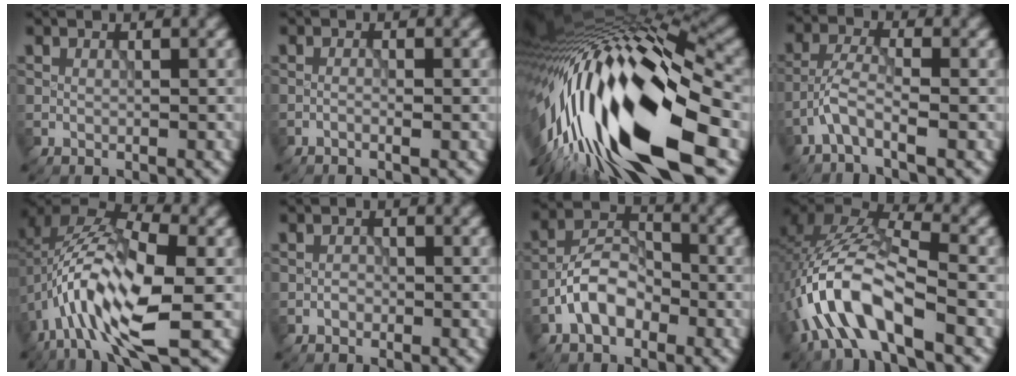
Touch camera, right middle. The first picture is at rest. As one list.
[{"total": 0.7, "force": [-0.4, 0.0, 0.5], "torque": [-0.008, -0.003, -0.011]}, {"total": 17.7, "force": [-3.8, 5.6, 16.3], "torque": [-0.286, 0.012, -0.079]}, {"total": 3.2, "force": [-1.9, 0.8, 2.4], "torque": [-0.053, 0.008, -0.045]}, {"total": 12.1, "force": [-2.9, 5.0, 10.7], "torque": [-0.195, 0.007, -0.059]}, {"total": 0.7, "force": [-0.4, 0.5, 0.3], "torque": [-0.005, -0.001, -0.011]}, {"total": 4.9, "force": [-2.3, 2.9, 3.2], "torque": [-0.055, 0.013, -0.050]}, {"total": 9.2, "force": [-3.8, 3.5, 7.7], "torque": [-0.158, 0.013, -0.075]}]